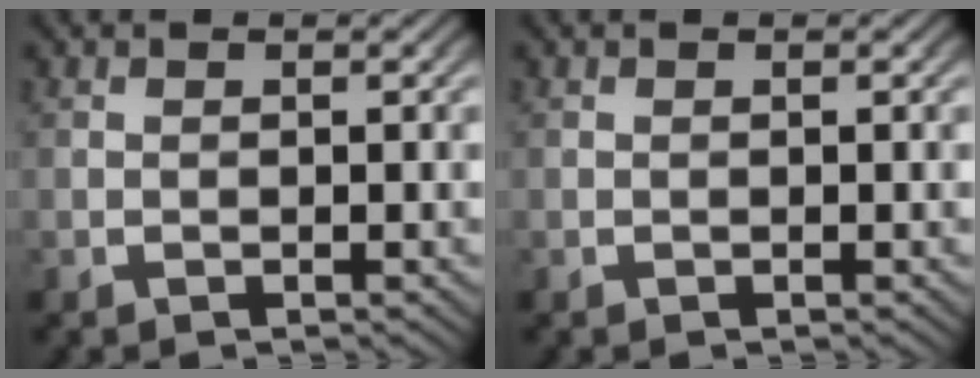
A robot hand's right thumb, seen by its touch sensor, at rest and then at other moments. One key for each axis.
{"total": 0.0}